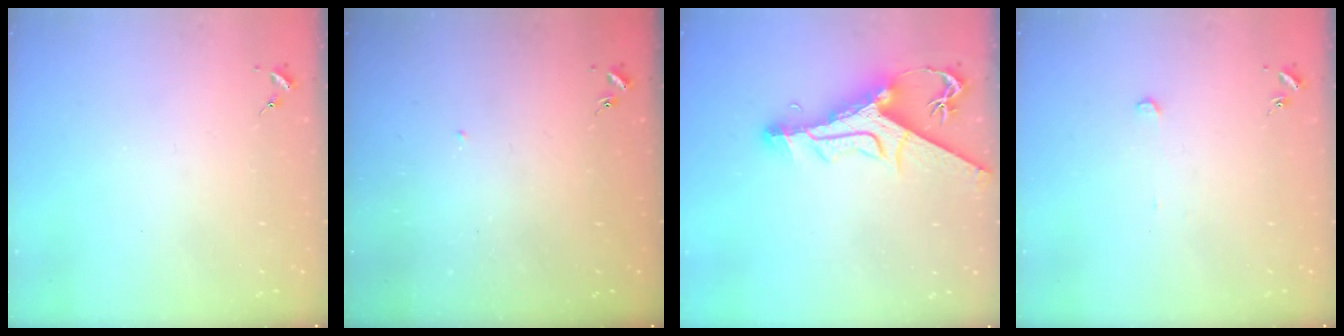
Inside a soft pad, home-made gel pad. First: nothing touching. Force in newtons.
{"total": 4.0, "press": 4.0, "slide": 0.3}
{"total": 14.2, "press": 14.1, "slide": 1.4}
{"total": 2.4, "press": 2.4, "slide": 0.2}